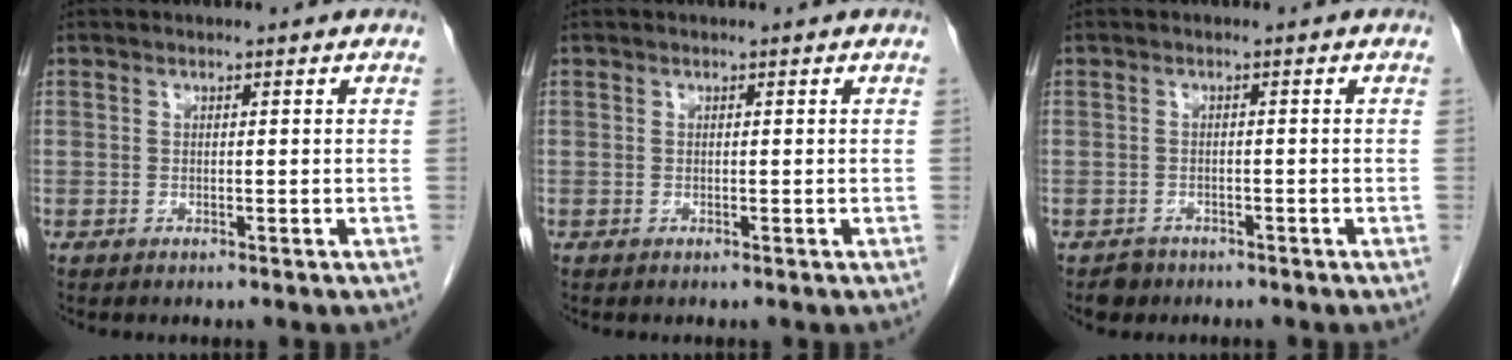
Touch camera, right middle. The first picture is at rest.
{"total": 0.0}
{"total": 1.9, "force": [-1.4, 1.3, 0.0], "torque": [-0.007, 0.004, -0.021]}